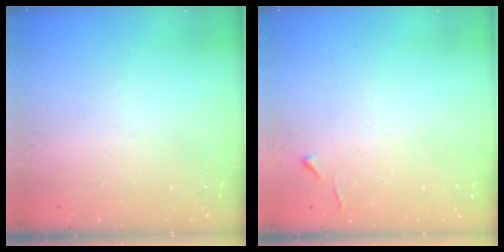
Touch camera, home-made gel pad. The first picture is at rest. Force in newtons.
{"total": 4.3, "press": 4.3, "slide": 0.6}